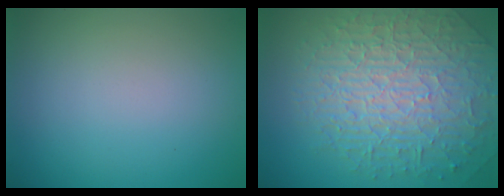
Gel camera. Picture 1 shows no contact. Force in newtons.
{"total": 10.0, "press": 6.5, "slide": 7.7}